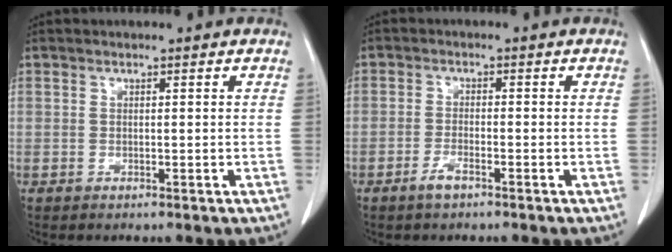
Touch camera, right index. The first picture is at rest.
{"total": 2.5, "force": [-1.8, 0.5, 1.7], "torque": [-0.036, 0.000, -0.035]}